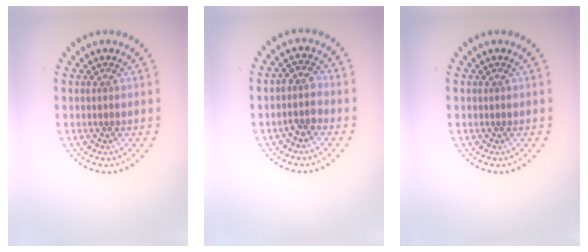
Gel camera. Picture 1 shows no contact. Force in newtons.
{"total": 1.9, "press": 1.6, "slide": 1.0}
{"total": 0.0}